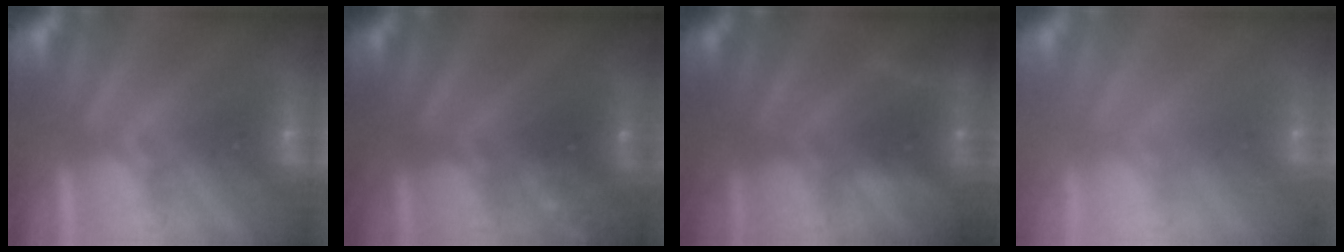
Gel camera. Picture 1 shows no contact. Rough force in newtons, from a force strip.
{"total": 2.4}
{"total": 6.3}
{"total": 9.6}